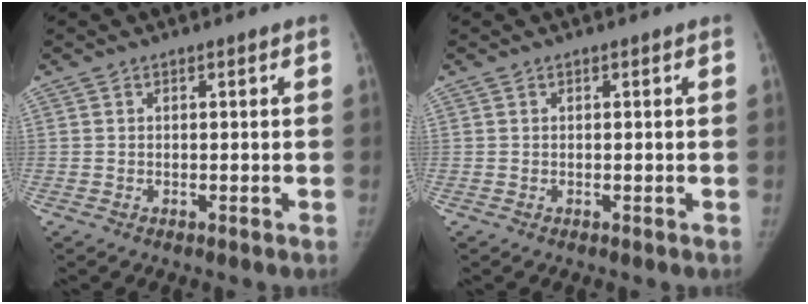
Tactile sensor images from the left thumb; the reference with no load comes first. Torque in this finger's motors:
{"motor_torque": [-0.06, 0.06, 0.11, -0.11, 0.01]}